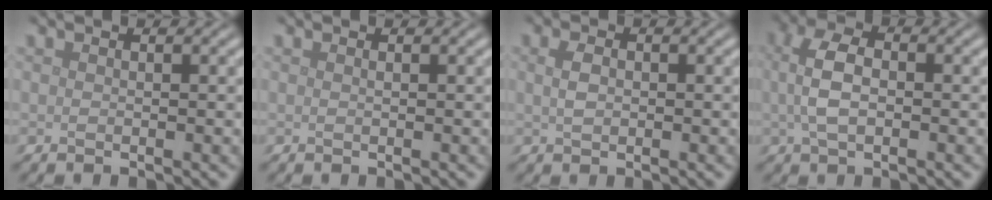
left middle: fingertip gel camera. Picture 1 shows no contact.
{"total": 0.0}
{"total": 1.6, "force": [0.2, 1.1, 1.2], "torque": [-0.028, 0.000, 0.006]}
{"total": 4.1, "force": [0.2, 2.2, 3.4], "torque": [-0.076, 0.005, 0.003]}